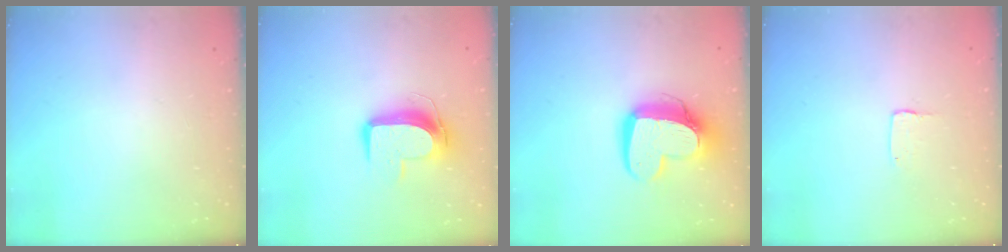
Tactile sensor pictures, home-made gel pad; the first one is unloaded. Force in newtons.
{"total": 10.6, "press": 10.5, "slide": 1.0}
{"total": 14.4, "press": 14.3, "slide": 1.3}
{"total": 2.0, "press": 2.0, "slide": 0.2}